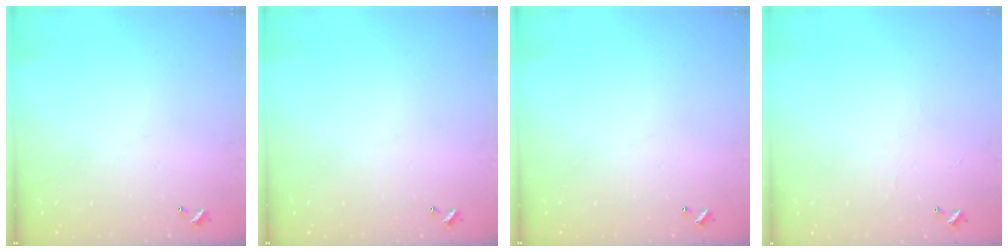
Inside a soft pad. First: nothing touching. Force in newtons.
{"total": 0.0}
{"total": 0.0}
{"total": 2.2, "press": 2.2, "slide": 0.4}